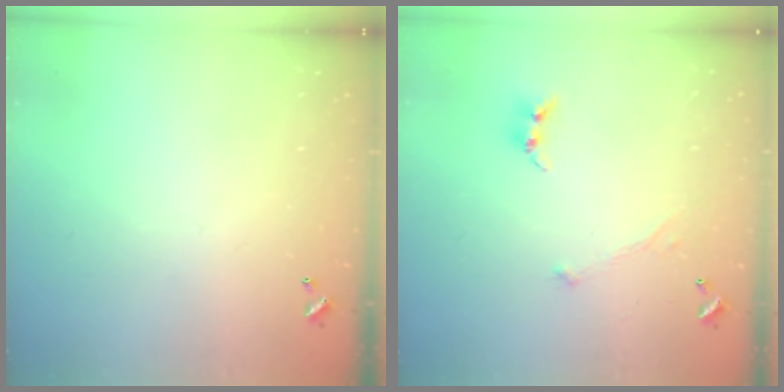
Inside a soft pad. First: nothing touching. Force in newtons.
{"total": 0.0}